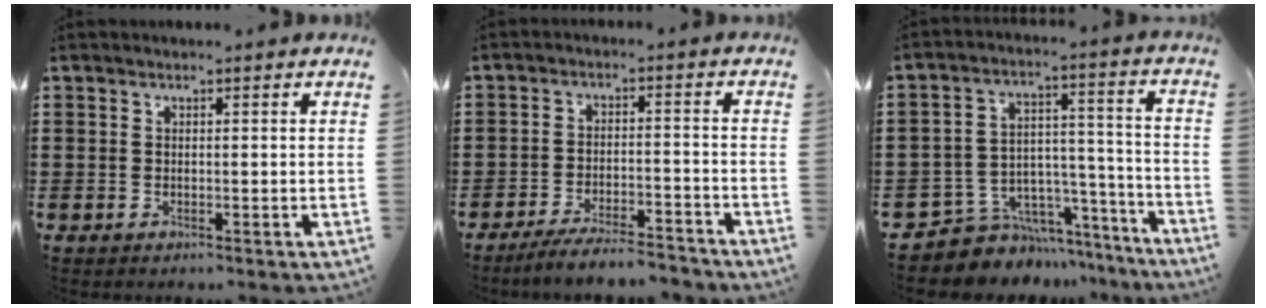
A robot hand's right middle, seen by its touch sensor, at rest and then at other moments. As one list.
[{"total": 5.1, "force": [-4.8, 0.2, 1.9], "torque": [-0.038, -0.004, -0.093]}, {"total": 6.6, "force": [-5.4, 3.7, 0.2], "torque": [-0.009, 0.010, -0.098]}]